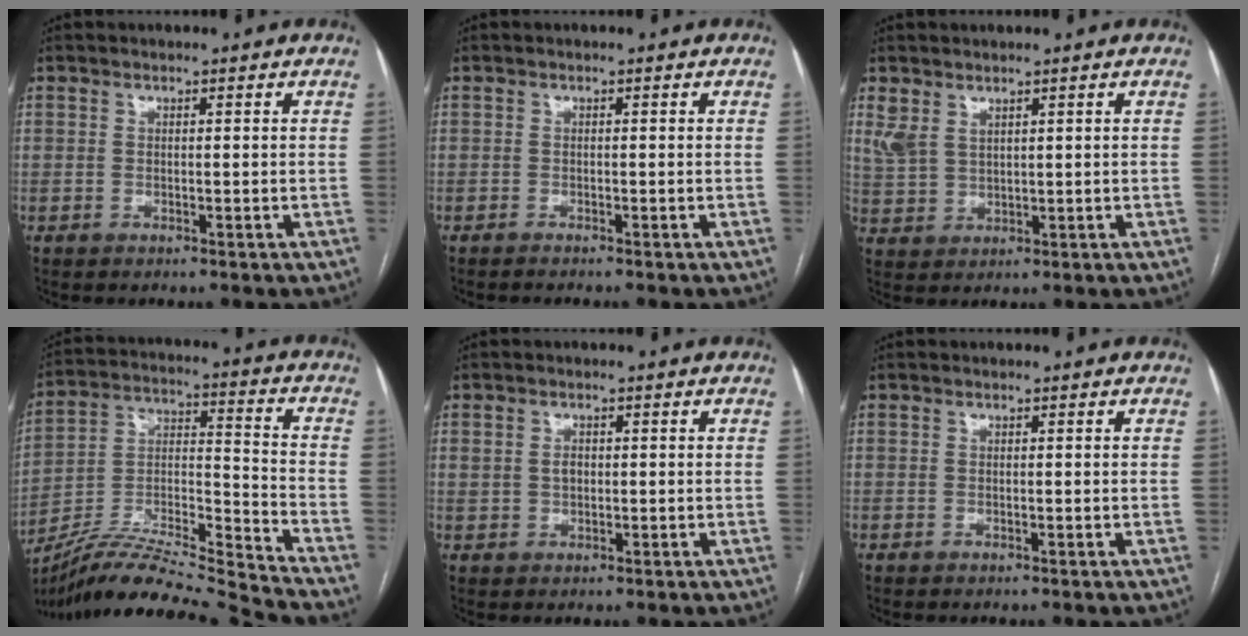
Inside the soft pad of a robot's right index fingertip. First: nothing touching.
{"total": 1.4, "force": [-1.2, -0.2, 0.5], "torque": [-0.006, 0.000, -0.017]}
{"total": 4.0, "force": [2.9, 2.2, 1.5], "torque": [-0.047, 0.011, 0.072]}
{"total": 20.5, "force": [-19.0, -1.8, 7.3], "torque": [-0.153, 0.000, -0.333]}
{"total": 1.8, "force": [0.7, 1.4, 0.8], "torque": [-0.024, 0.010, 0.016]}
{"total": 0.0}